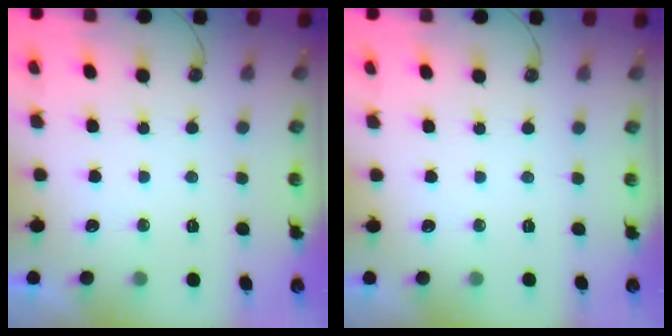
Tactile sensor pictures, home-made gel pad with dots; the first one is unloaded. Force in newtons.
{"total": 0.0}